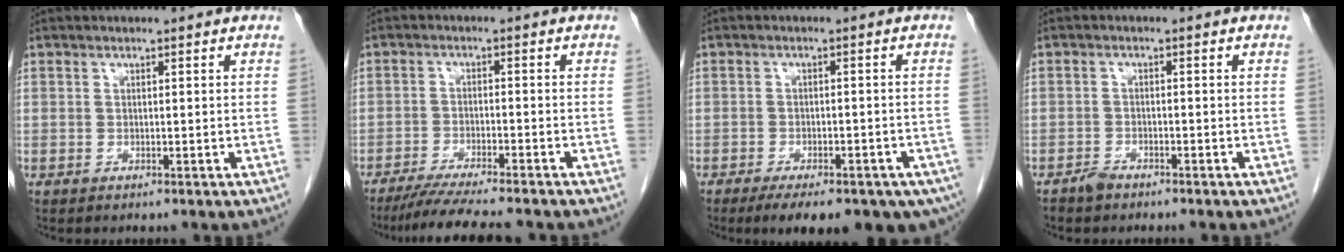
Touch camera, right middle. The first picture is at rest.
{"total": 9.9, "force": [-8.6, -0.1, 4.9], "torque": [-0.072, -0.026, -0.136]}
{"total": 16.8, "force": [-11.3, 6.4, 10.6], "torque": [-0.129, -0.017, -0.138]}
{"total": 1.6, "force": [-1.5, 0.5, 0.4], "torque": [-0.012, 0.000, -0.025]}